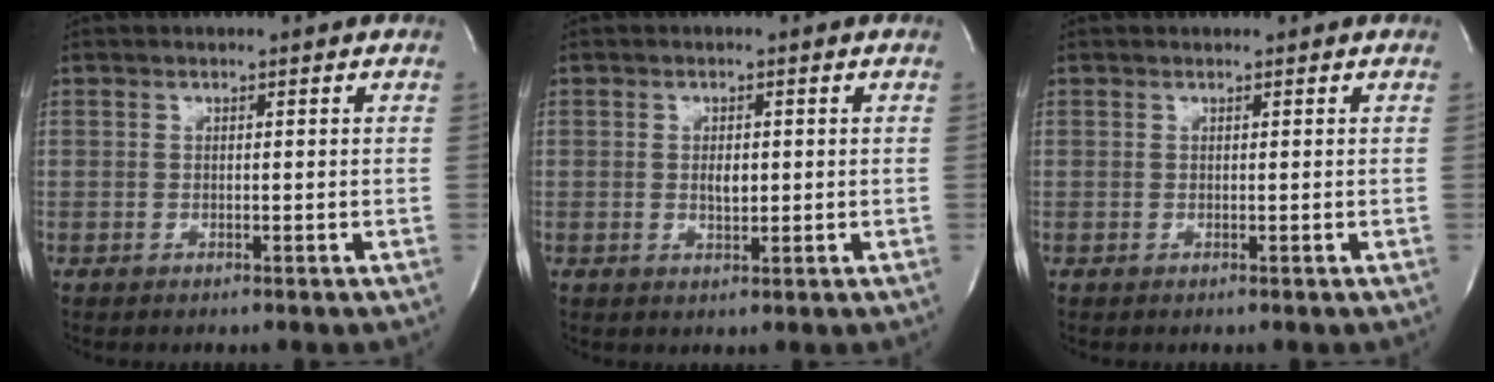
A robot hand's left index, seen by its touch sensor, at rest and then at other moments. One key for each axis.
{"total": 2.1, "fx": 0.1, "fy": 1.0, "fz": 1.9, "tx": -0.033, "ty": -0.001, "tz": 0.004}
{"total": 0.6, "fx": 0.6, "fy": 0.0, "fz": 0.1, "tx": -0.002, "ty": 0.009, "tz": 0.011}